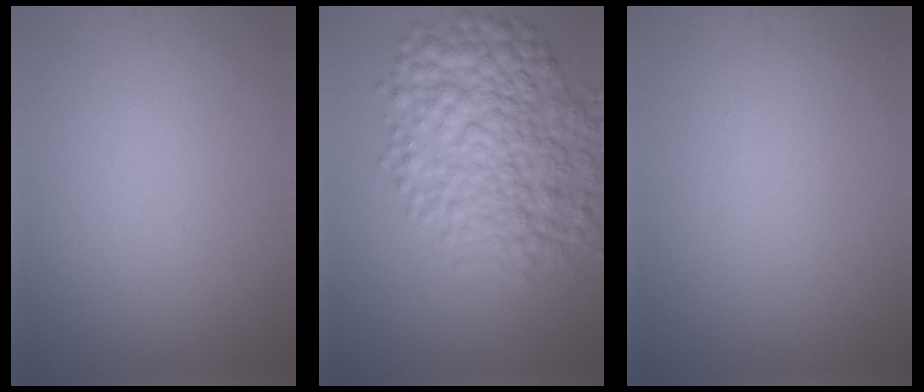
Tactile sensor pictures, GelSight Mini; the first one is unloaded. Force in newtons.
{"total": 8.5, "press": 8.5, "slide": 0.1}
{"total": 0.0}